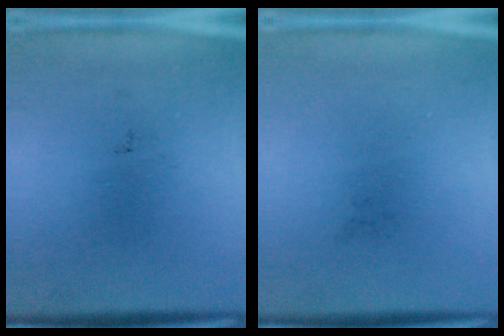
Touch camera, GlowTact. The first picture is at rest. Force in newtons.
{"total": 0.0}